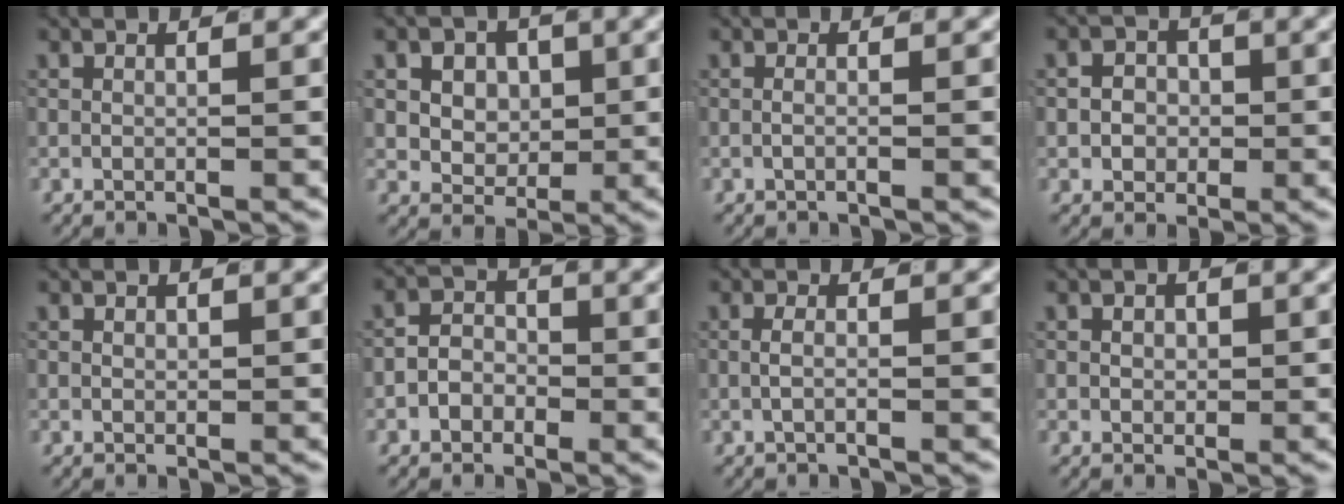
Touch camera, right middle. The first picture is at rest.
{"total": 5.0, "force": [0.1, 4.3, 2.4], "torque": [-0.047, -0.024, 0.009]}
{"total": 0.8, "force": [-0.4, -0.3, 0.6], "torque": [-0.013, -0.002, -0.007]}
{"total": 2.8, "force": [-0.5, 2.4, 1.4], "torque": [-0.010, -0.003, -0.011]}
{"total": 0.5, "force": [0.2, 0.2, 0.4], "torque": [-0.006, -0.004, 0.009]}
{"total": 3.0, "force": [-1.1, 2.6, 1.1], "torque": [-0.008, -0.003, -0.026]}
{"total": 1.3, "force": [-0.5, 0.0, 1.2], "torque": [-0.024, -0.004, -0.008]}
{"total": 1.2, "force": [0.2, 0.9, 0.8], "torque": [-0.007, -0.004, 0.007]}